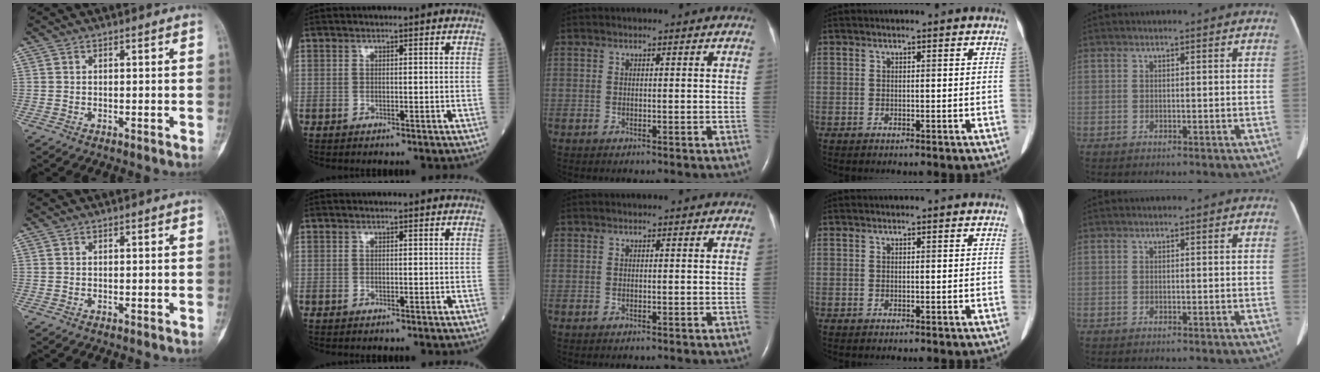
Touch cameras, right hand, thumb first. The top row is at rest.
{}